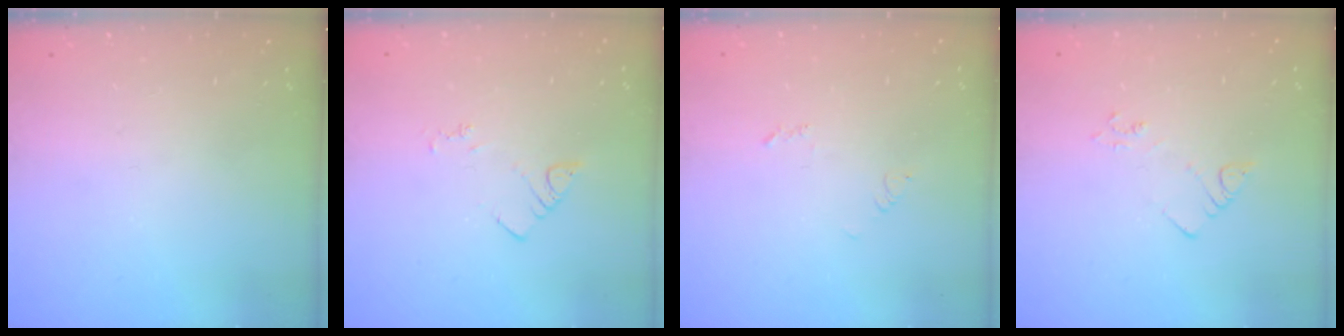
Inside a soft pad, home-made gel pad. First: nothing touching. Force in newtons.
{"total": 2.9, "press": 2.8, "slide": 0.4}
{"total": 3.3, "press": 3.3, "slide": 0.3}
{"total": 4.3, "press": 4.3, "slide": 0.4}